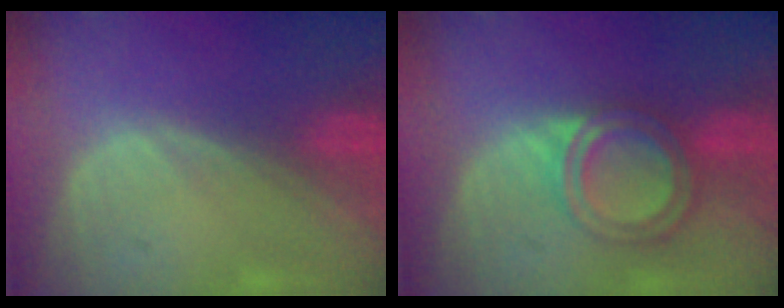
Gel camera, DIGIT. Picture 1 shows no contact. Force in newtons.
{"total": 5.9, "press": 5.4, "slide": 2.4}